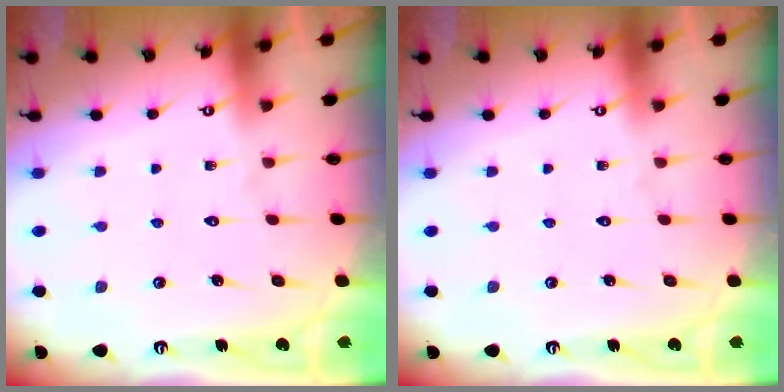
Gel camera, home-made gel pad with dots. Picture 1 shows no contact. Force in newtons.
{"total": 0.0}